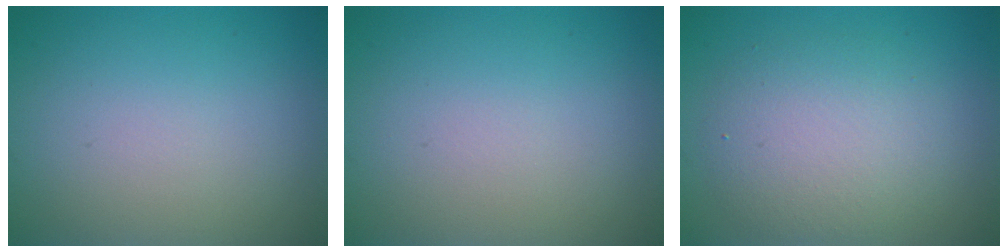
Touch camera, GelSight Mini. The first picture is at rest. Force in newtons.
{"total": 0.0}
{"total": 4.6, "press": 4.6, "slide": 0.3}